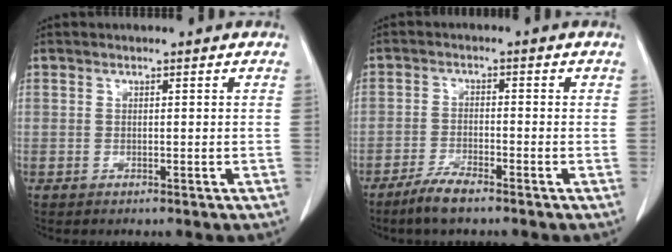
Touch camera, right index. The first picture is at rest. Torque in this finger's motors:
{"motor_torque": [-0.15, 0.03, 0.00, 0.01]}